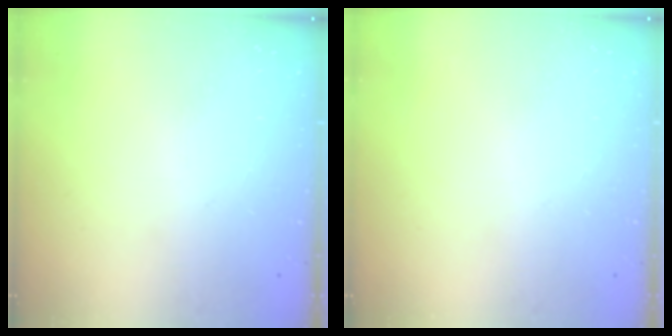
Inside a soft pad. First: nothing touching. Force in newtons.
{"total": 0.0}